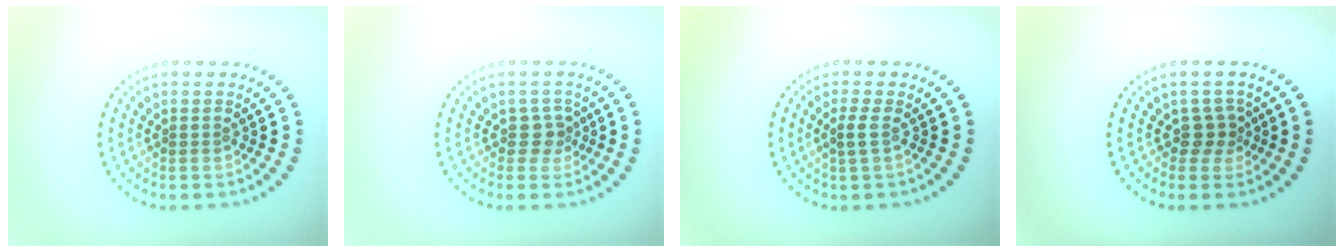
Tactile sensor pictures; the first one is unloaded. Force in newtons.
{"total": 1.8, "press": 1.3, "slide": 1.1}
{"total": 1.2, "press": 1.0, "slide": 0.6}
{"total": 2.0, "press": 1.4, "slide": 1.4}